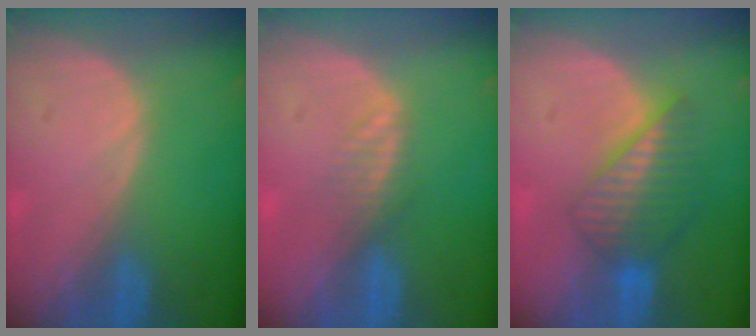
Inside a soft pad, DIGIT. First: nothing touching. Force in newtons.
{"total": 2.0, "press": 2.0, "slide": 0.2}
{"total": 6.6, "press": 6.0, "slide": 2.6}